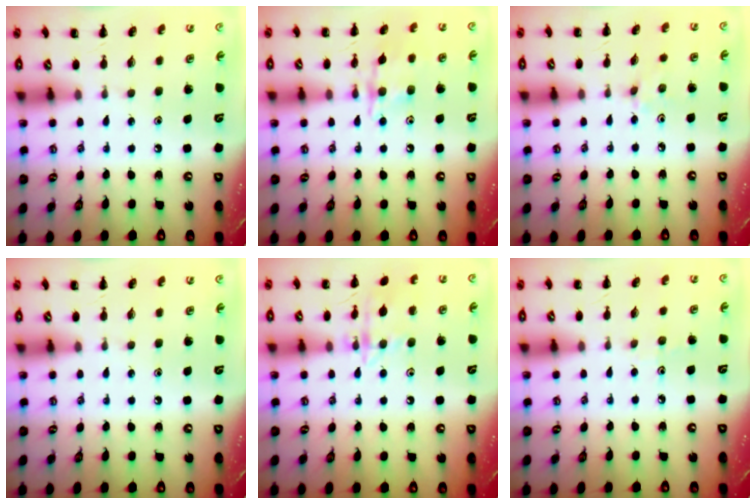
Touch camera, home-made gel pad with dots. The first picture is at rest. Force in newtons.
{"total": 10.9, "press": 10.8, "slide": 0.6}
{"total": 2.0, "press": 1.9, "slide": 0.7}
{"total": 0.0}
{"total": 11.8, "press": 11.8, "slide": 0.5}
{"total": 2.9, "press": 2.7, "slide": 1.2}